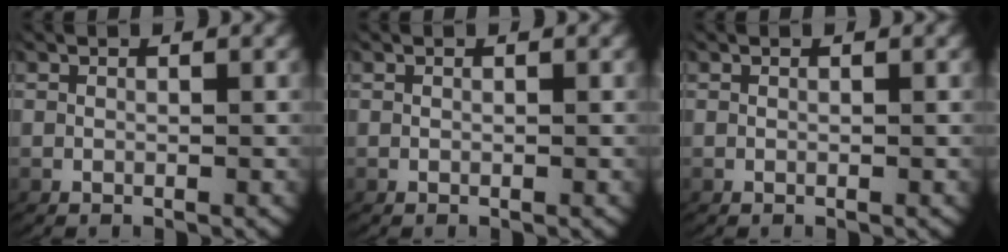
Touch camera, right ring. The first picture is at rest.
{"total": 0.0}
{"total": 0.0}